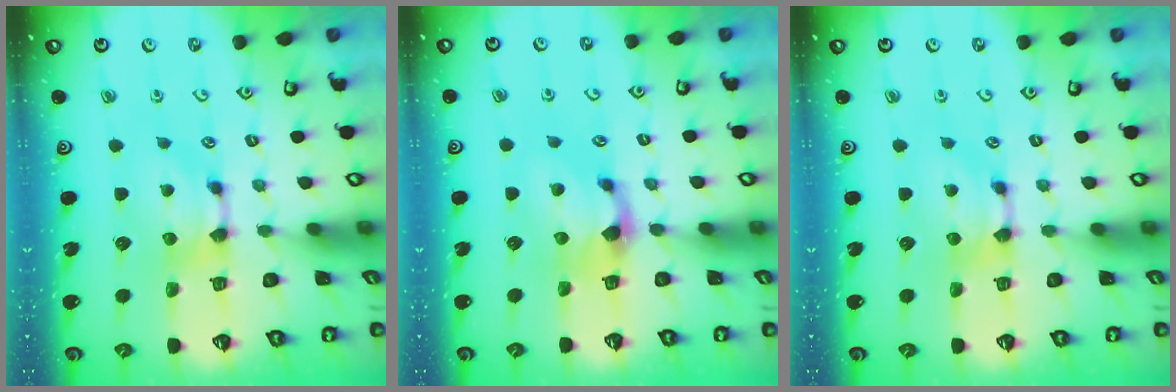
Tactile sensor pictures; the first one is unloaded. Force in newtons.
{"total": 0.9, "press": 0.5, "slide": 0.8}
{"total": 0.0}